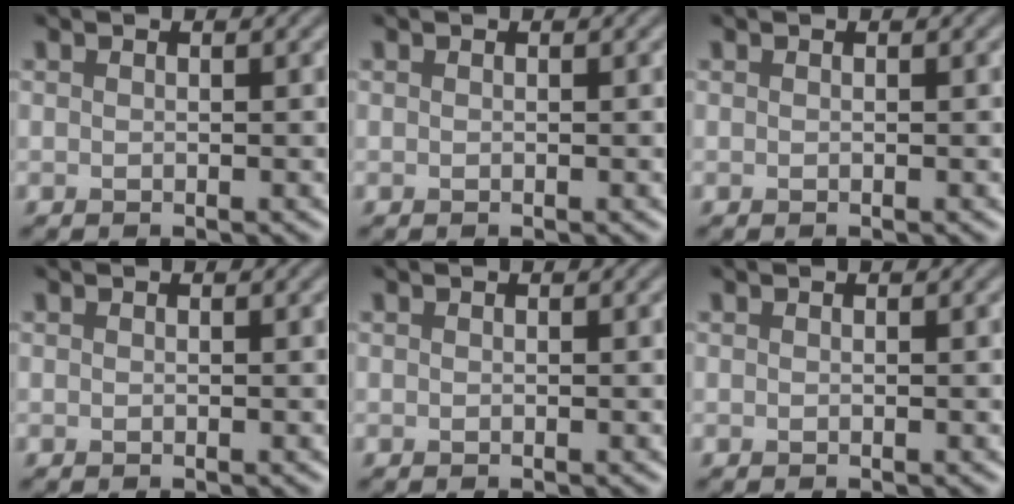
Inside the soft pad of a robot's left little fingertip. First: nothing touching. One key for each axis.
{"total": 0.0}
{"total": 0.0}
{"total": 0.0}
{"total": 0.0}
{"total": 0.0}